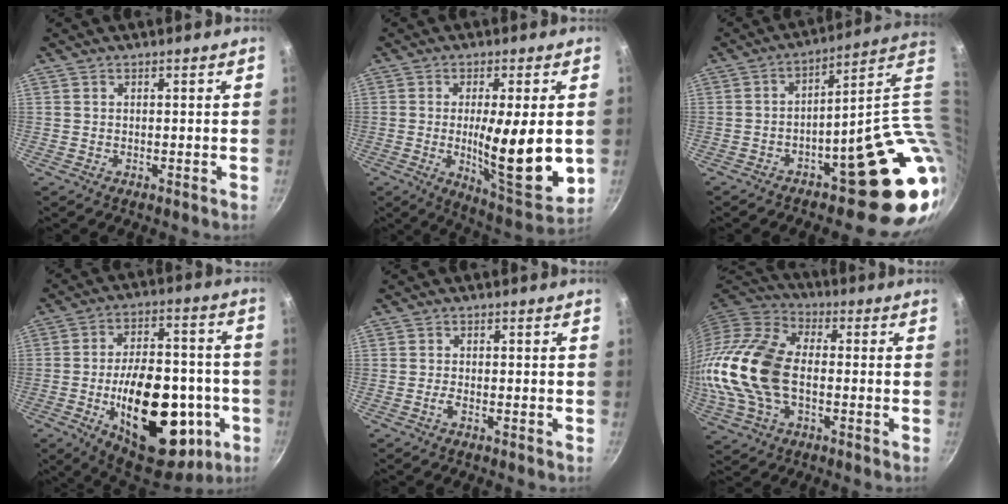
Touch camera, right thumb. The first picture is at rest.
{"total": 16.8, "force": [-0.9, 4.2, 16.2], "torque": [-0.236, -0.024, -0.008]}
{"total": 20.6, "force": [-1.0, 6.2, 19.6], "torque": [-0.206, -0.001, -0.004]}
{"total": 28.4, "force": [-7.5, 15.1, 22.9], "torque": [-0.301, 0.030, -0.092]}
{"total": 1.1, "force": [-0.6, 0.1, 0.9], "torque": [-0.025, 0.004, -0.018]}
{"total": 18.6, "force": [-1.8, 11.4, 14.6], "torque": [-0.285, 0.028, -0.043]}